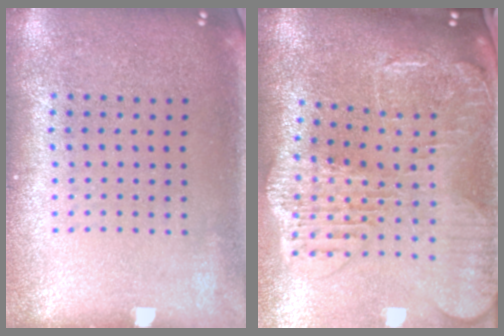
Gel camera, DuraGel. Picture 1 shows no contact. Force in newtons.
{"total": 2.6, "press": 2.3, "slide": 1.4}